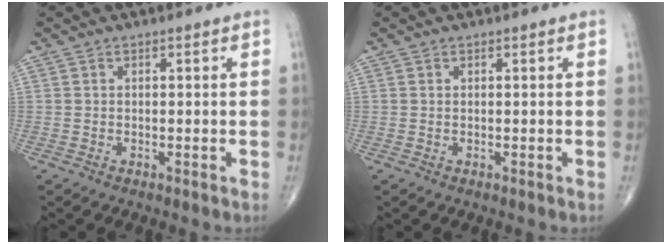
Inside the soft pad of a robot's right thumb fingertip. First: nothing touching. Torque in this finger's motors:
{"motor_torque": [0.36, 0.19, -0.24, -0.15, 0.09]}